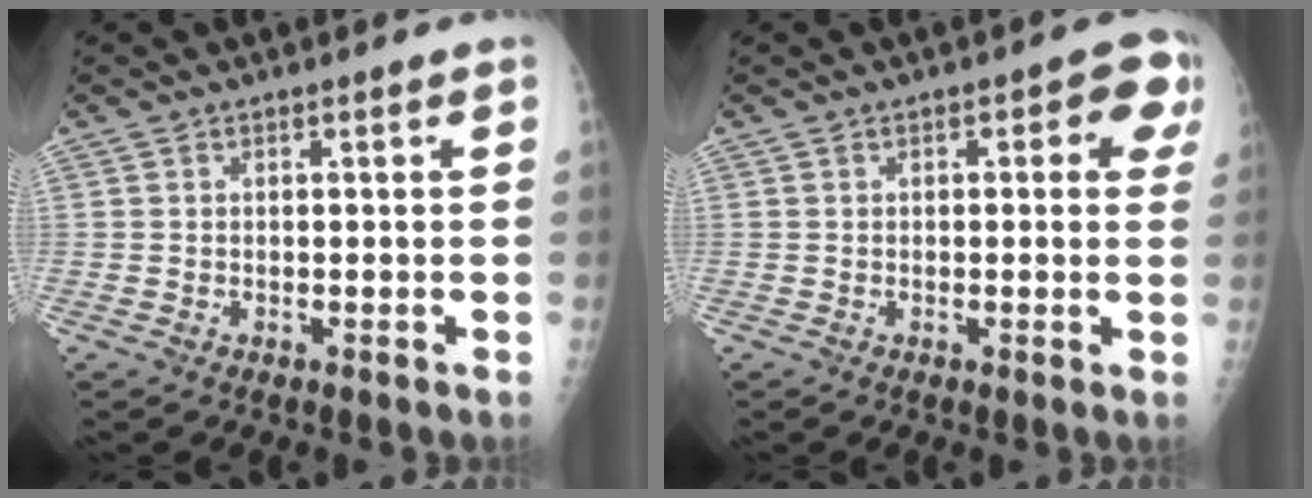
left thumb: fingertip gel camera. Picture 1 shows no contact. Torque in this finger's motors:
{"motor_torque": [-0.23, 0.52, -0.16, 0.06, 0.07]}